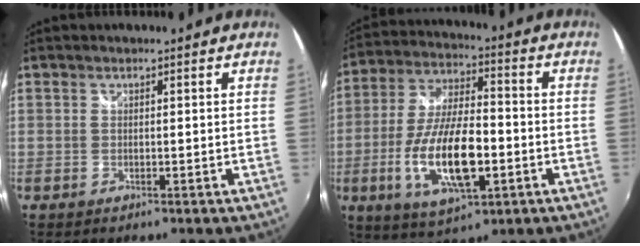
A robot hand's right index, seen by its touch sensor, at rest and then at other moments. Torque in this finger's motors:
{"motor_torque": [1.33, -0.81, 1.05, 0.21]}